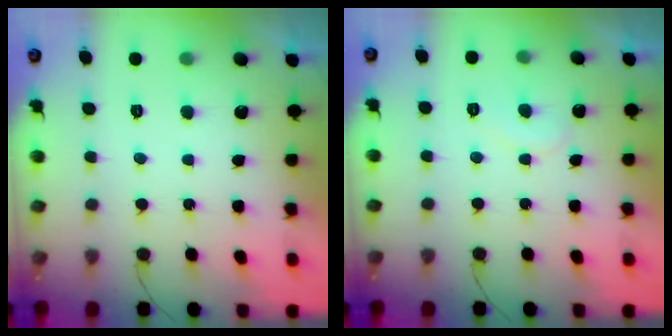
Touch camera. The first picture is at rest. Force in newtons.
{"total": 6.1, "press": 6.1, "slide": 0.5}